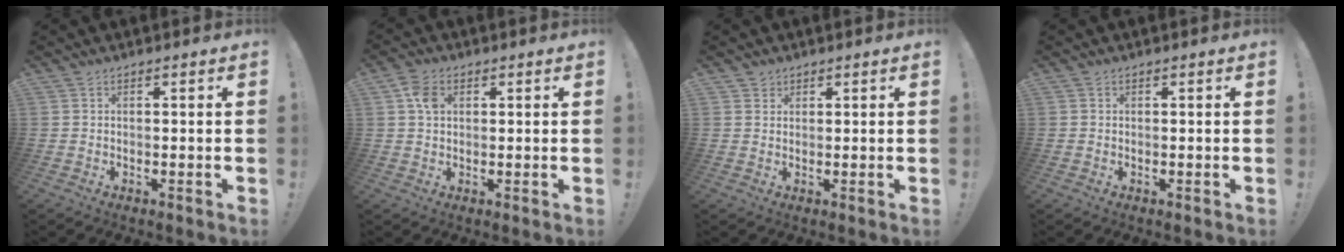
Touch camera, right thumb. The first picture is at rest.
{"total": 5.2, "force": [1.4, 3.6, 3.4], "torque": [-0.053, 0.003, 0.028]}
{"total": 1.7, "force": [1.2, 1.2, 0.0], "torque": [0.003, -0.006, 0.021]}
{"total": 0.0}